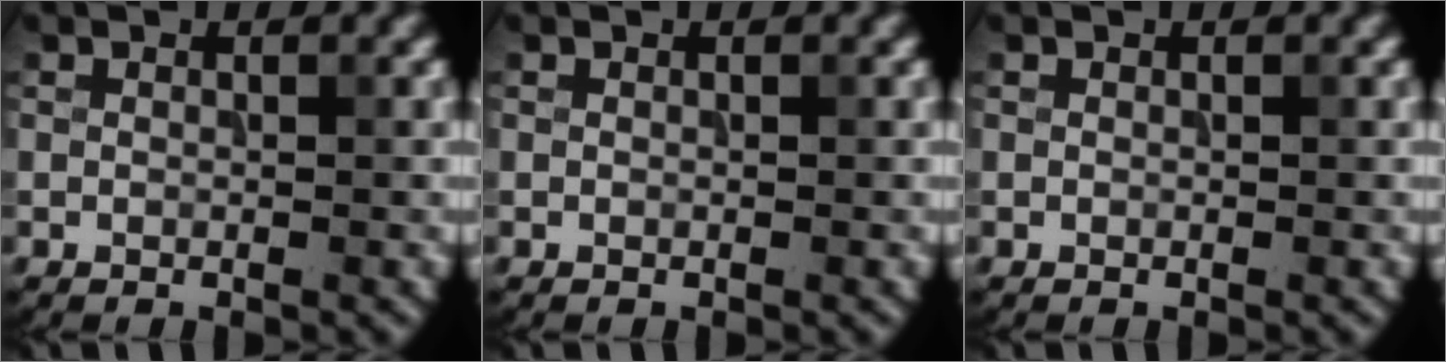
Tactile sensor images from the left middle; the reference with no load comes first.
{"total": 0.0}
{"total": 0.0}